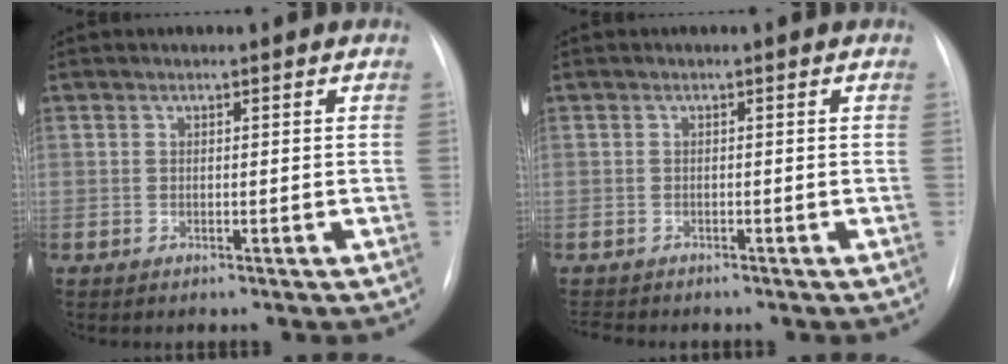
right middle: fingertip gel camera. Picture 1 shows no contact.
{"total": 2.1, "force": [-2.0, 0.5, 0.4], "torque": [-0.005, -0.008, -0.030]}